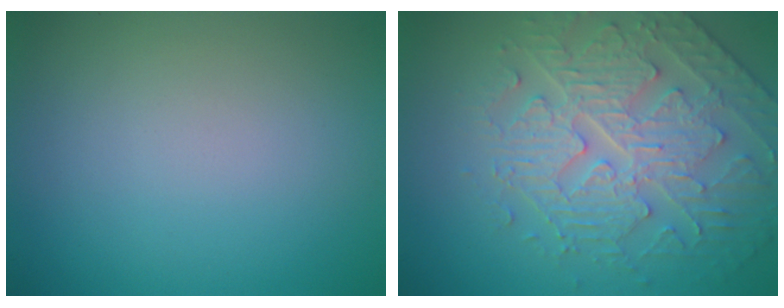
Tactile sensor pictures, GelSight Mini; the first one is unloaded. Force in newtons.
{"total": 4.6, "press": 4.6, "slide": 0.1}